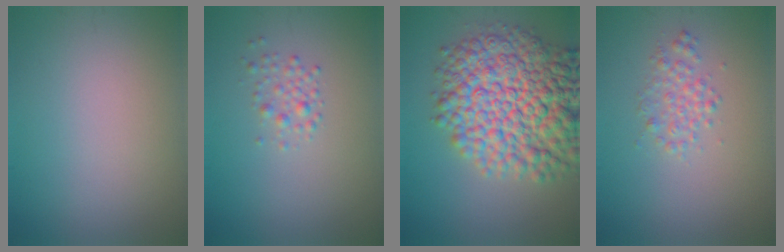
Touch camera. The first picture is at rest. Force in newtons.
{"total": 1.4, "press": 1.4, "slide": 0.0}
{"total": 12.1, "press": 12.1, "slide": 0.3}
{"total": 1.9, "press": 1.9, "slide": 0.0}